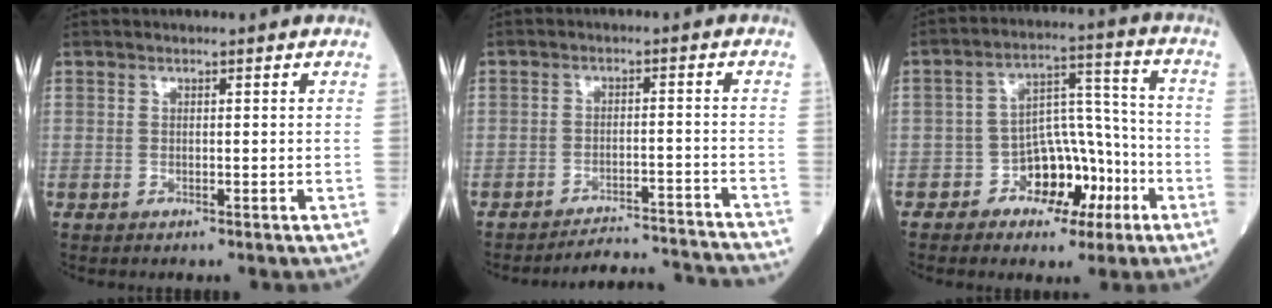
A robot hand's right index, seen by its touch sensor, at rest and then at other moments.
{"total": 11.3, "force": [-11.3, -0.8, 0.5], "torque": [0.004, 0.007, -0.152]}
{"total": 9.5, "force": [-4.3, 5.7, 6.1], "torque": [-0.100, 0.032, -0.065]}